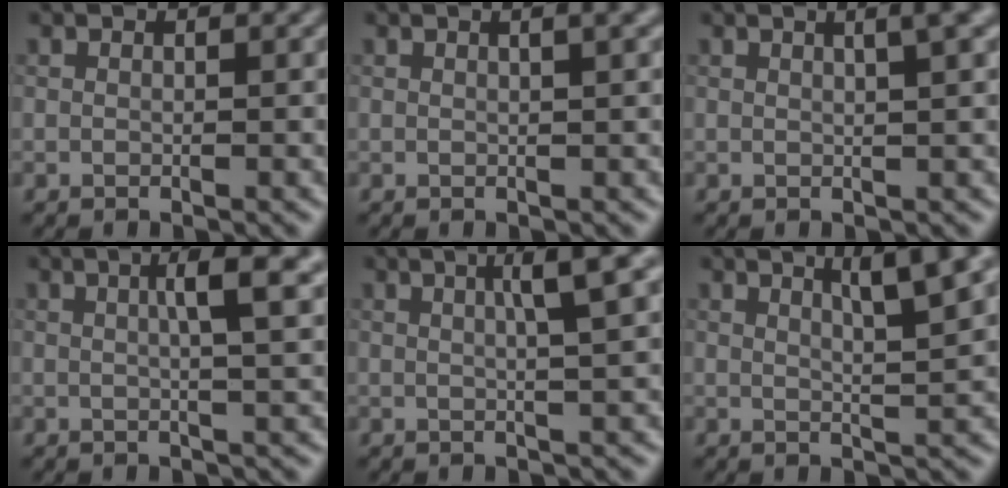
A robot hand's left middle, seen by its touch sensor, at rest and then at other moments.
{"total": 2.2, "force": [0.9, 0.7, 1.9], "torque": [-0.018, 0.002, 0.002]}
{"total": 2.9, "force": [1.3, 0.8, 2.4], "torque": [-0.021, 0.011, 0.004]}
{"total": 4.5, "force": [1.3, 0.7, 4.3], "torque": [-0.059, 0.009, 0.017]}
{"total": 5.0, "force": [1.7, 0.9, 4.6], "torque": [-0.055, 0.017, 0.022]}
{"total": 5.3, "force": [2.9, 0.8, 4.4], "torque": [-0.054, 0.009, 0.045]}